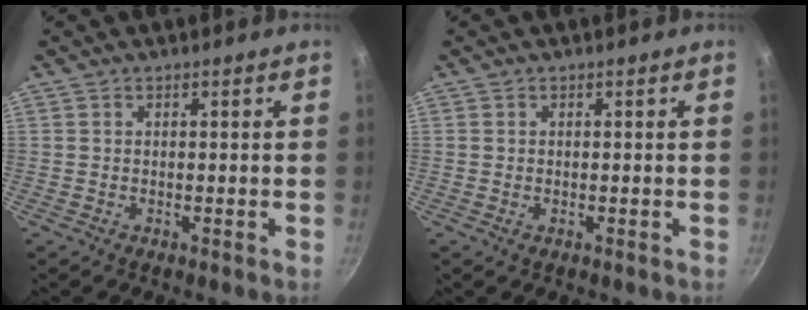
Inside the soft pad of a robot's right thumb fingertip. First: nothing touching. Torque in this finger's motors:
{"motor_torque": [-0.21, -0.06, 0.15, 0.64, -0.09]}